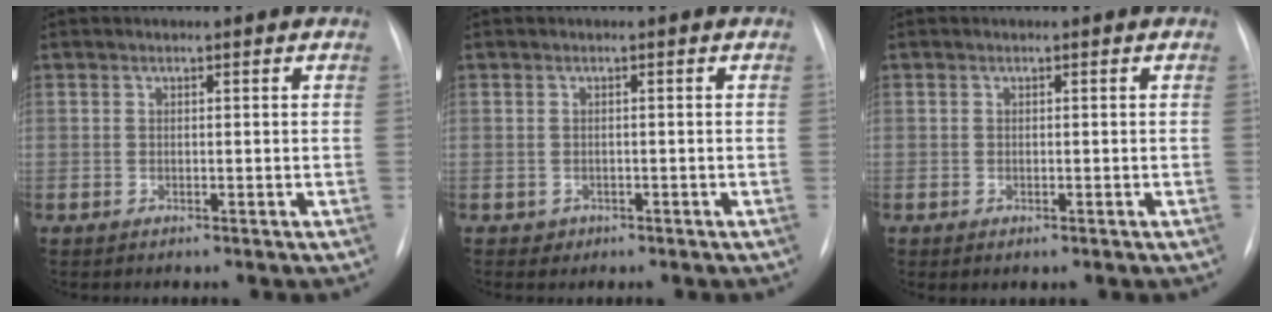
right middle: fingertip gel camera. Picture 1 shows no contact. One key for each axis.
{"total": 1.2, "fx": -0.6, "fy": 1.1, "fz": 0.1, "tx": -0.002, "ty": 0.002, "tz": -0.006}
{"total": 0.8, "fx": -0.3, "fy": 0.4, "fz": 0.7, "tx": -0.015, "ty": -0.005, "tz": 0.001}